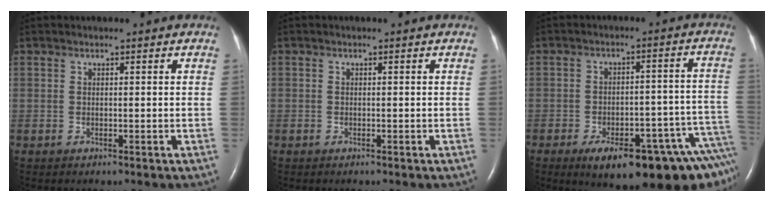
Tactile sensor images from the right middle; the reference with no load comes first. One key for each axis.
{"total": 0.0}
{"total": 19.1, "fx": -13.1, "fy": 4.9, "fz": 13.0, "tx": -0.090, "ty": 0.036, "tz": -0.164}